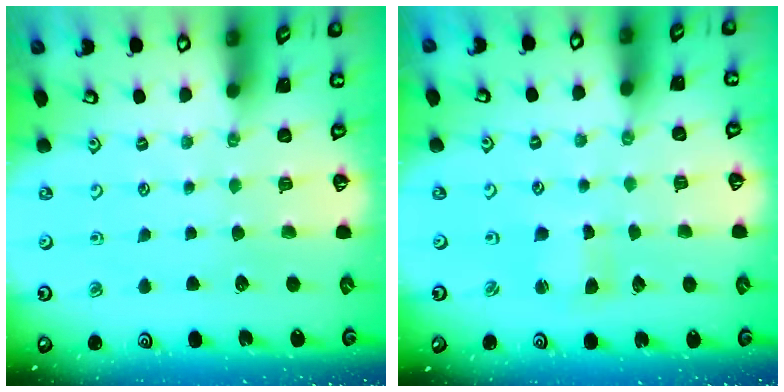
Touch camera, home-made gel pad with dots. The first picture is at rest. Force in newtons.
{"total": 1.5, "press": 1.5, "slide": 0.3}